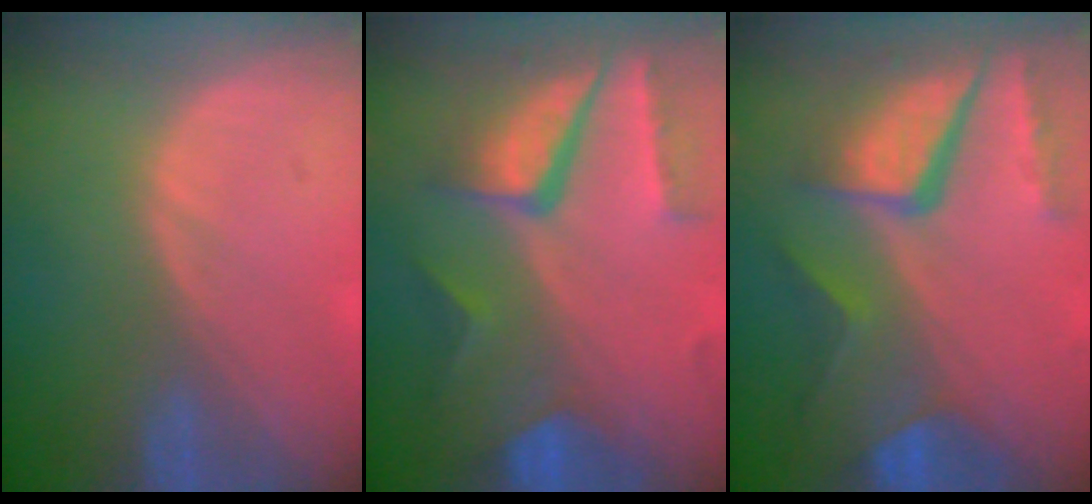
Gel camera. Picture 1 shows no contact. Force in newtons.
{"total": 10.4, "press": 8.7, "slide": 5.7}
{"total": 11.2, "press": 9.3, "slide": 6.3}